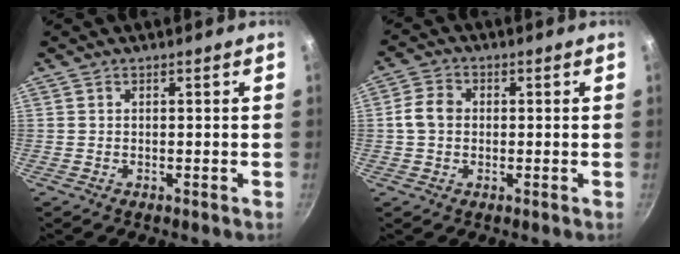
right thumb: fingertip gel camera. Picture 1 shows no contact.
{"total": 4.5, "force": [0.1, 3.7, 2.6], "torque": [-0.042, 0.010, -0.008]}